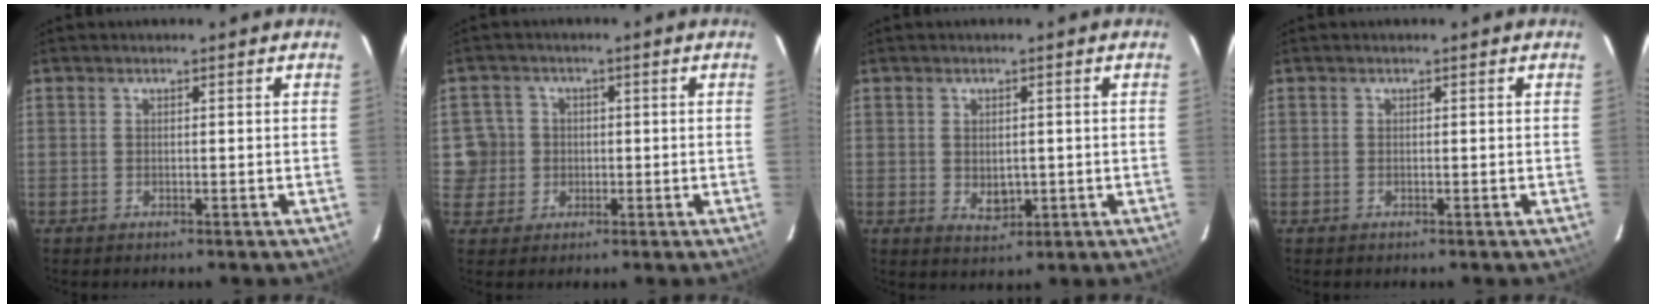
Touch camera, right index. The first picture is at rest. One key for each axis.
{"total": 5.3, "fx": -0.1, "fy": 5.3, "fz": 0.5, "tx": -0.004, "ty": 0.017, "tz": 0.002}
{"total": 3.6, "fx": -0.3, "fy": 2.7, "fz": 2.4, "tx": -0.038, "ty": -0.004, "tz": 0.002}
{"total": 0.0}